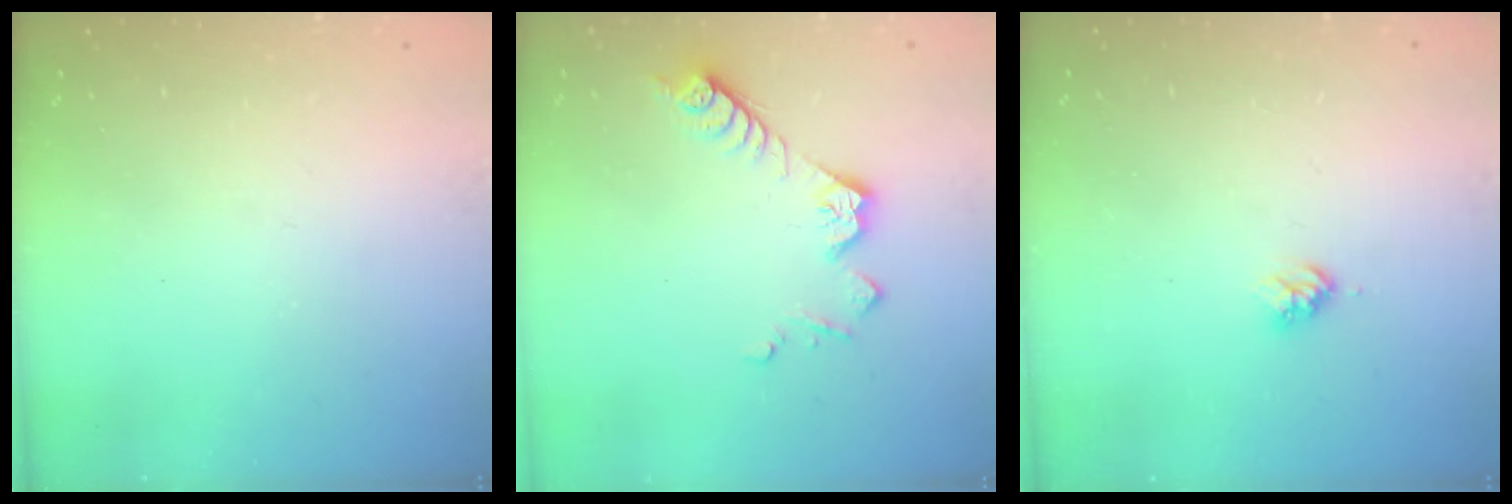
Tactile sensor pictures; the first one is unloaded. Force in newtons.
{"total": 9.3, "press": 9.3, "slide": 0.6}
{"total": 2.9, "press": 2.9, "slide": 0.4}